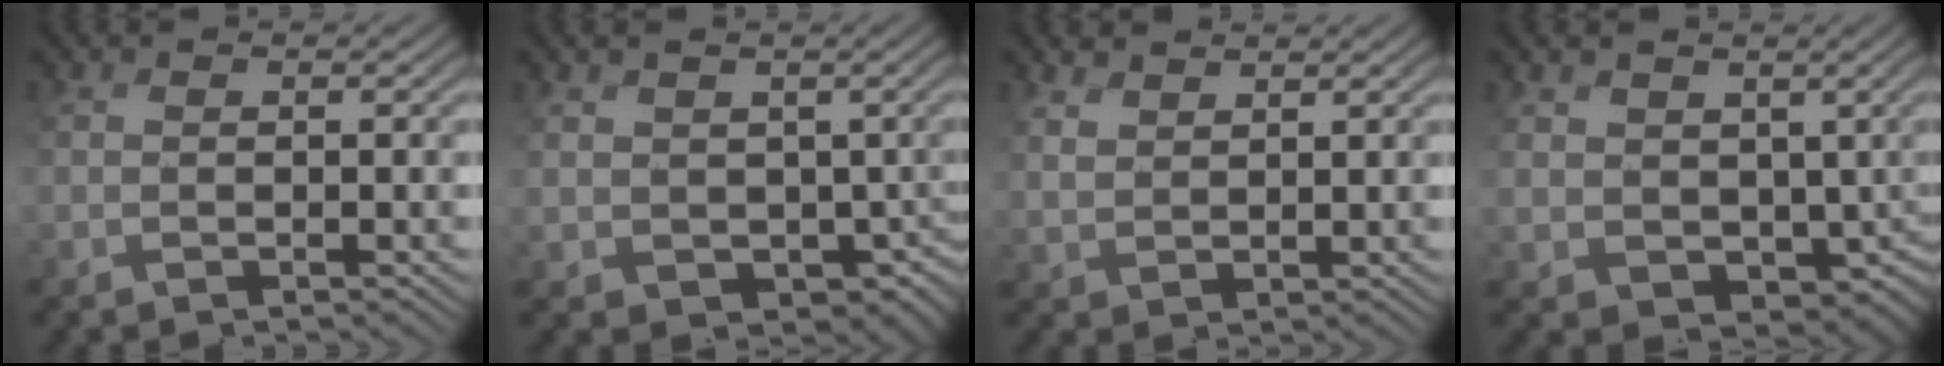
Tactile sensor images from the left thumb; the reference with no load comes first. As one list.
[{"total": 3.3, "force": [0.1, 3.3, 0.6], "torque": [-0.024, -0.031, 0.018]}, {"total": 2.9, "force": [2.7, -0.1, -1.2], "torque": [0.012, 0.000, 0.058]}, {"total": 4.2, "force": [1.0, 3.9, 1.1], "torque": [-0.041, -0.029, 0.037]}]